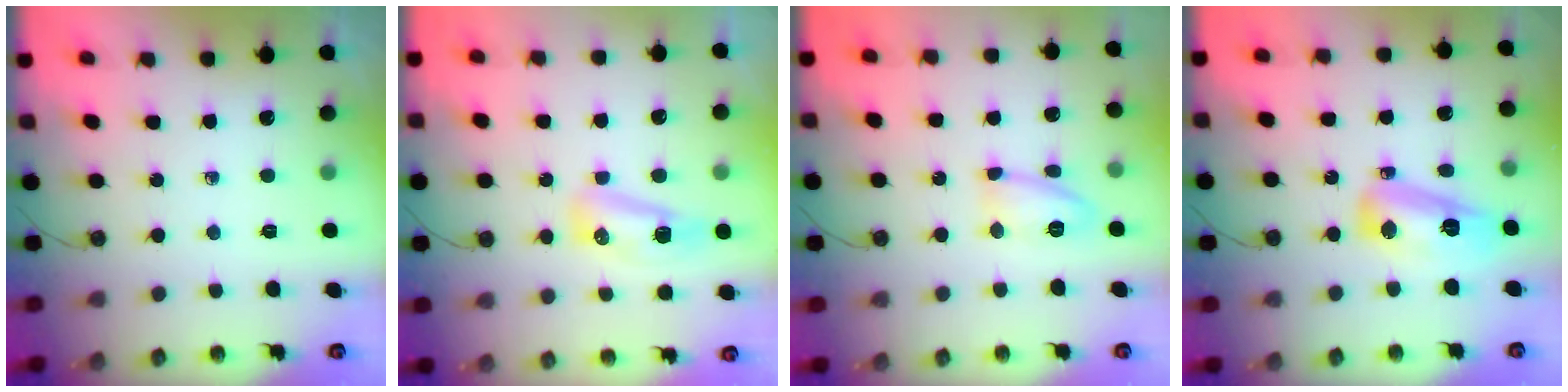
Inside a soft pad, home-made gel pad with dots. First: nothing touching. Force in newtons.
{"total": 13.2, "press": 10.3, "slide": 8.3}
{"total": 10.3, "press": 10.3, "slide": 1.2}
{"total": 12.6, "press": 12.3, "slide": 3.0}